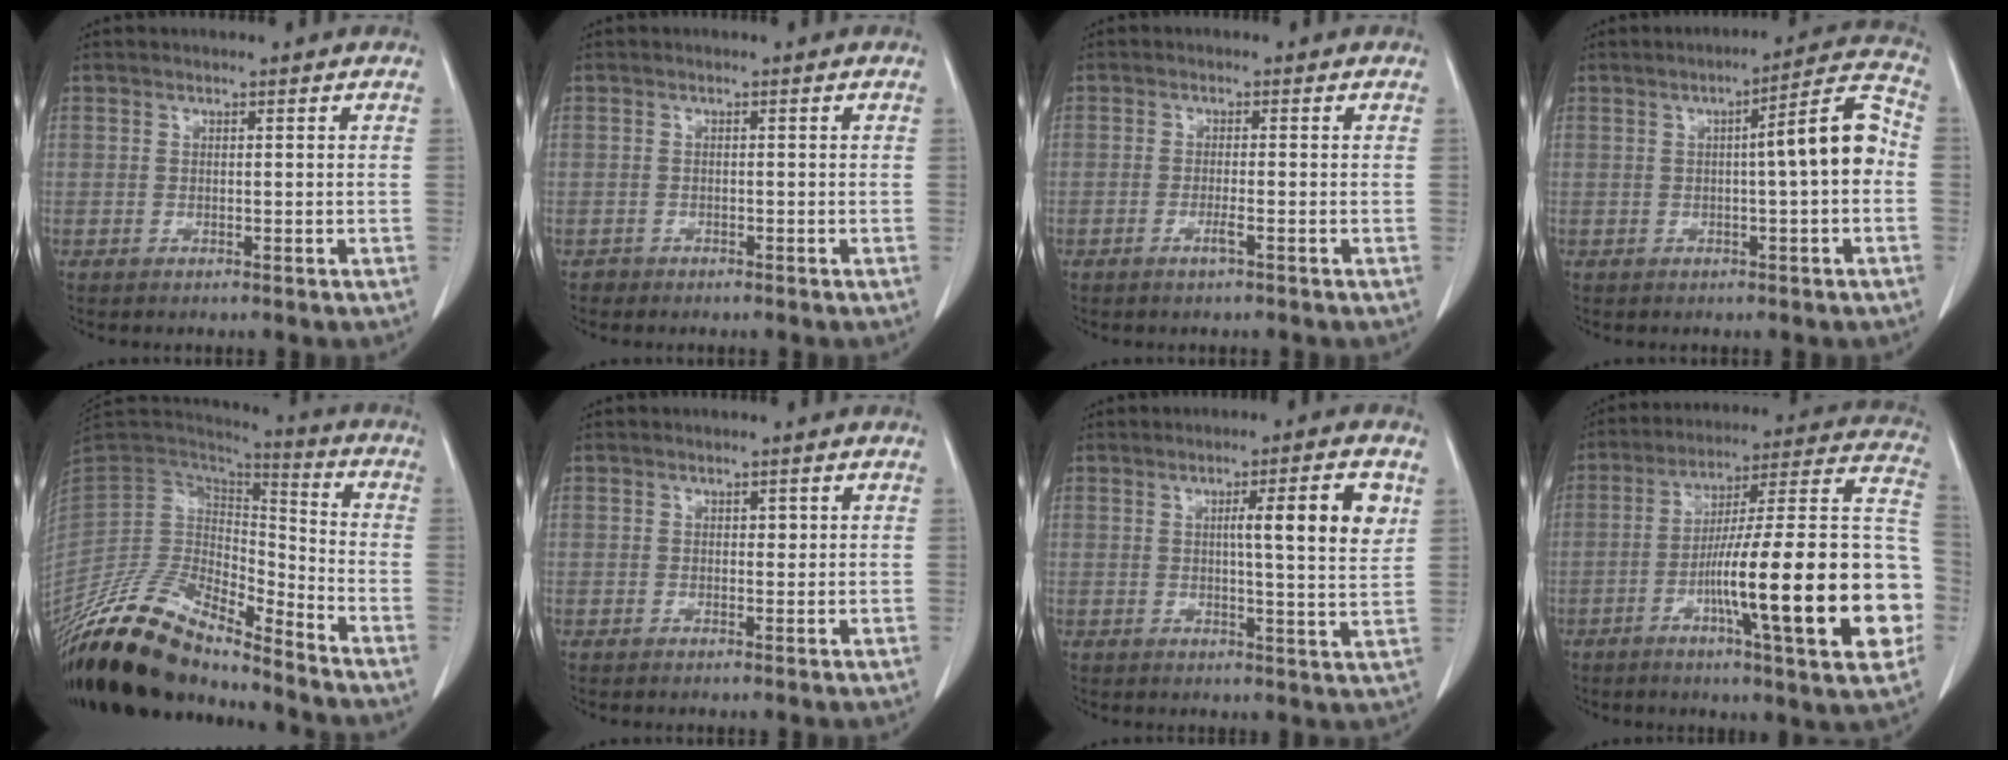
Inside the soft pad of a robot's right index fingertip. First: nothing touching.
{"total": 0.8, "force": [-0.5, 0.5, -0.3], "torque": [-0.003, 0.001, -0.010]}
{"total": 1.7, "force": [-0.9, -0.2, 1.5], "torque": [-0.029, -0.003, -0.017]}
{"total": 8.2, "force": [-0.3, 0.6, 8.2], "torque": [-0.108, 0.024, -0.010]}
{"total": 20.8, "force": [-18.0, 5.2, 9.1], "torque": [-0.185, 0.007, -0.328]}
{"total": 1.0, "force": [0.3, 0.7, 0.7], "torque": [-0.006, 0.001, 0.003]}
{"total": 8.5, "force": [2.7, 0.2, 8.1], "torque": [-0.113, -0.001, 0.033]}
{"total": 26.0, "force": [-6.3, 2.0, 25.1], "torque": [-0.292, 0.010, -0.100]}